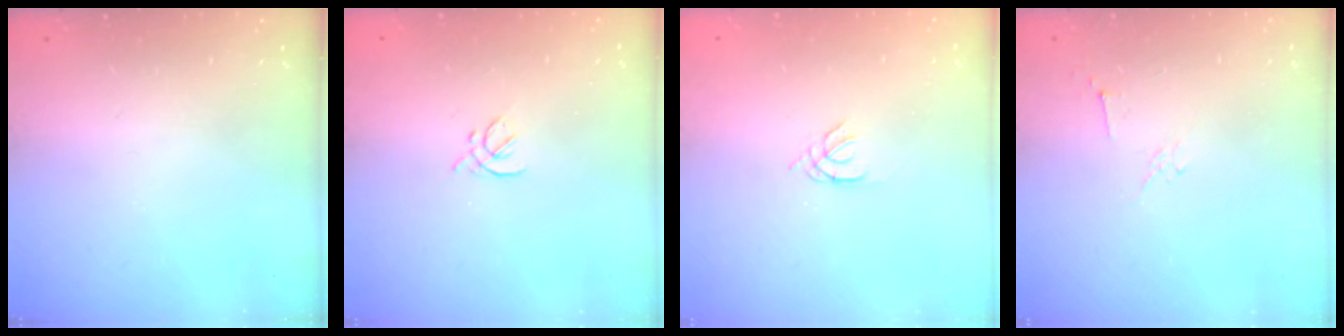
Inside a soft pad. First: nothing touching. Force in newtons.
{"total": 2.0, "press": 1.9, "slide": 0.7}
{"total": 1.2, "press": 1.2, "slide": 0.3}
{"total": 2.9, "press": 2.8, "slide": 0.8}